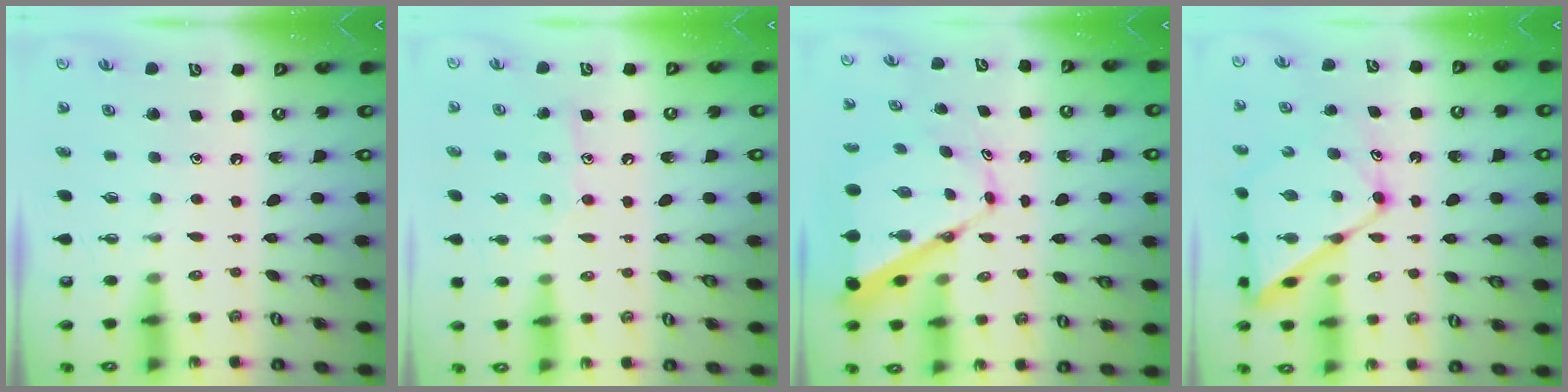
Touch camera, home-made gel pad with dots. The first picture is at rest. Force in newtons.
{"total": 8.0, "press": 8.0, "slide": 0.5}
{"total": 10.8, "press": 10.8, "slide": 1.1}
{"total": 14.7, "press": 14.6, "slide": 1.4}